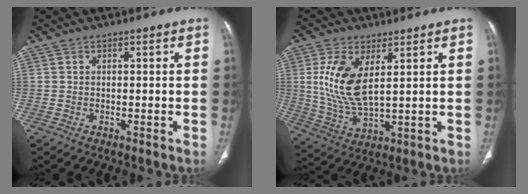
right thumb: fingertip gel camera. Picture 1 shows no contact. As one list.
[{"total": 11.9, "force": [3.4, 5.6, 9.9], "torque": [-0.203, -0.018, 0.077]}]